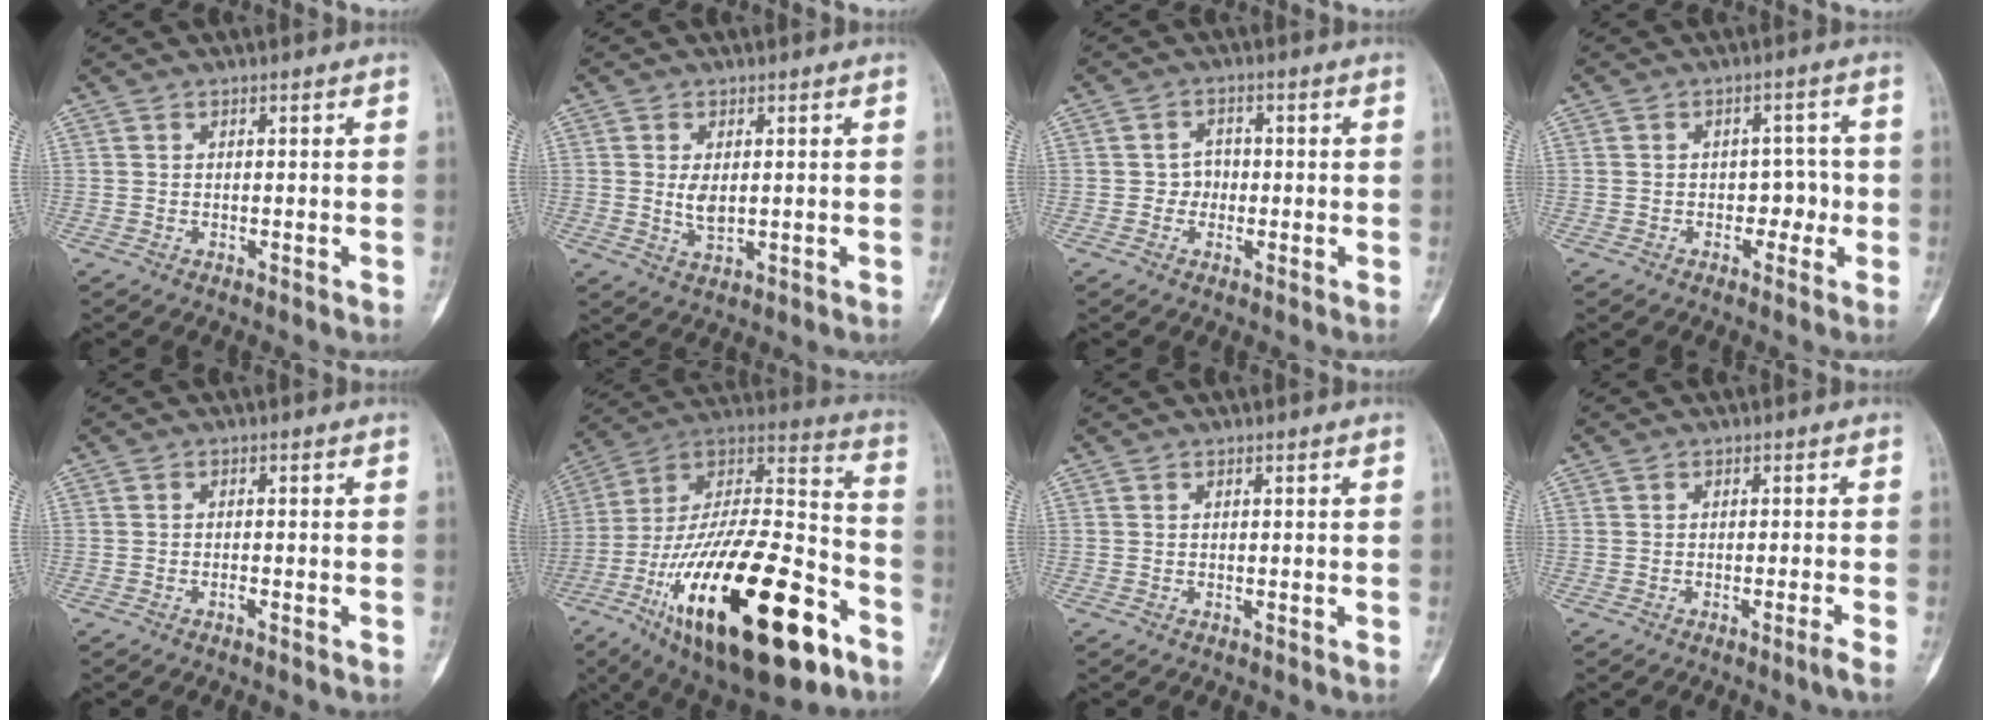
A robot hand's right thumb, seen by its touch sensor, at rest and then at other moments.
{"total": 3.5, "force": [0.3, 2.1, 2.7], "torque": [-0.040, -0.009, 0.012]}
{"total": 3.1, "force": [-0.5, 2.9, 1.1], "torque": [0.010, 0.010, -0.016]}
{"total": 4.2, "force": [-1.0, 3.2, 2.5], "torque": [0.001, 0.021, -0.018]}
{"total": 0.7, "force": [-0.5, 0.4, 0.4], "torque": [-0.005, 0.003, -0.009]}
{"total": 38.1, "force": [-17.2, 14.6, 30.7], "torque": [-0.527, 0.053, -0.278]}
{"total": 0.0}
{"total": 1.3, "force": [-0.8, -0.4, 0.9], "torque": [-0.021, 0.005, -0.016]}